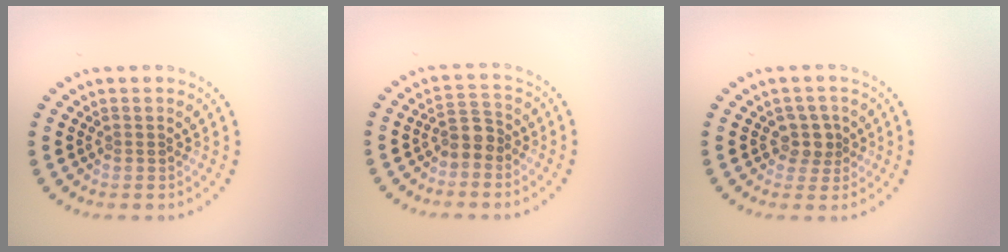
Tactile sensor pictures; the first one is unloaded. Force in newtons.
{"total": 2.2, "press": 1.9, "slide": 1.1}
{"total": 2.1, "press": 1.8, "slide": 1.2}